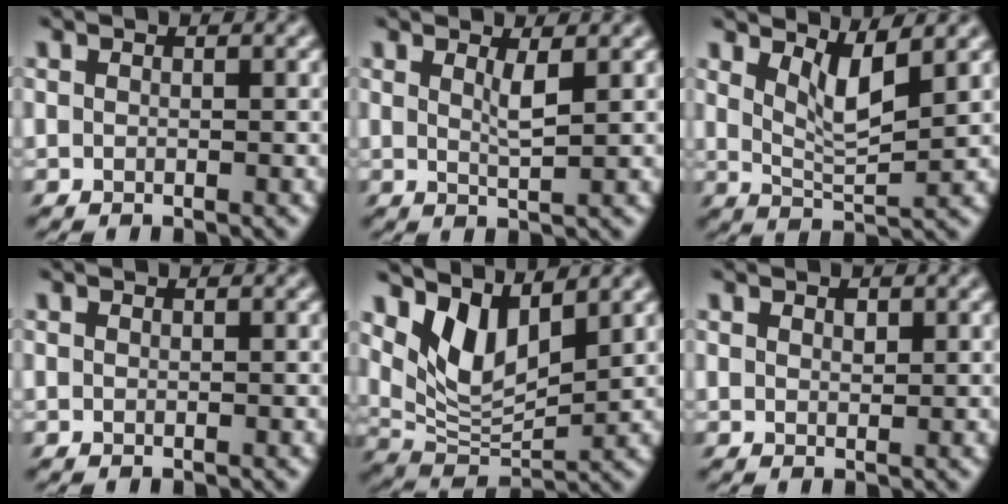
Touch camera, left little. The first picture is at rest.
{"total": 1.4, "force": [0.7, -0.7, 1.0], "torque": [-0.019, -0.004, 0.012]}
{"total": 3.4, "force": [1.9, 0.3, 2.9], "torque": [-0.058, -0.010, 0.034]}
{"total": 0.0}
{"total": 6.1, "force": [3.3, 2.2, 4.7], "torque": [-0.092, -0.011, 0.062]}
{"total": 1.1, "force": [0.7, 0.6, 0.6], "torque": [-0.016, -0.001, 0.015]}